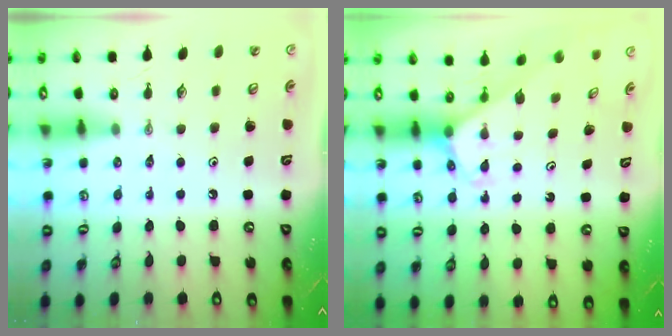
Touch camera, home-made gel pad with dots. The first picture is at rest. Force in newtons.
{"total": 2.8, "press": 2.8, "slide": 0.1}